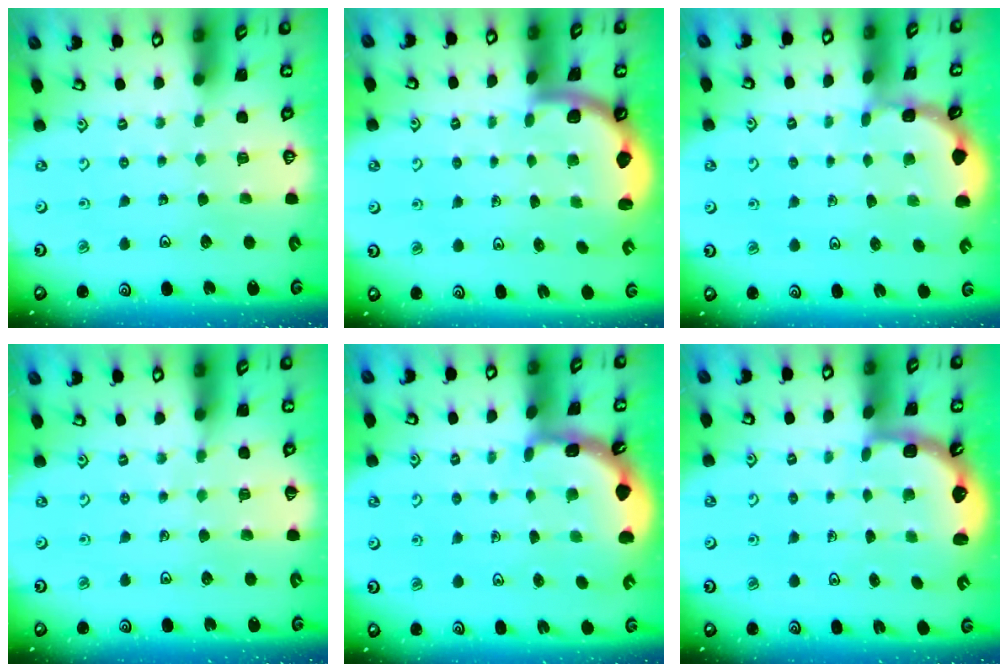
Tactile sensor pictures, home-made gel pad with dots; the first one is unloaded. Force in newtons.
{"total": 1.8, "press": 1.8, "slide": 0.1}
{"total": 1.7, "press": 1.7, "slide": 0.1}
{"total": 3.0, "press": 3.0, "slide": 0.3}
{"total": 2.8, "press": 2.8, "slide": 0.2}
{"total": 2.6, "press": 2.2, "slide": 1.4}